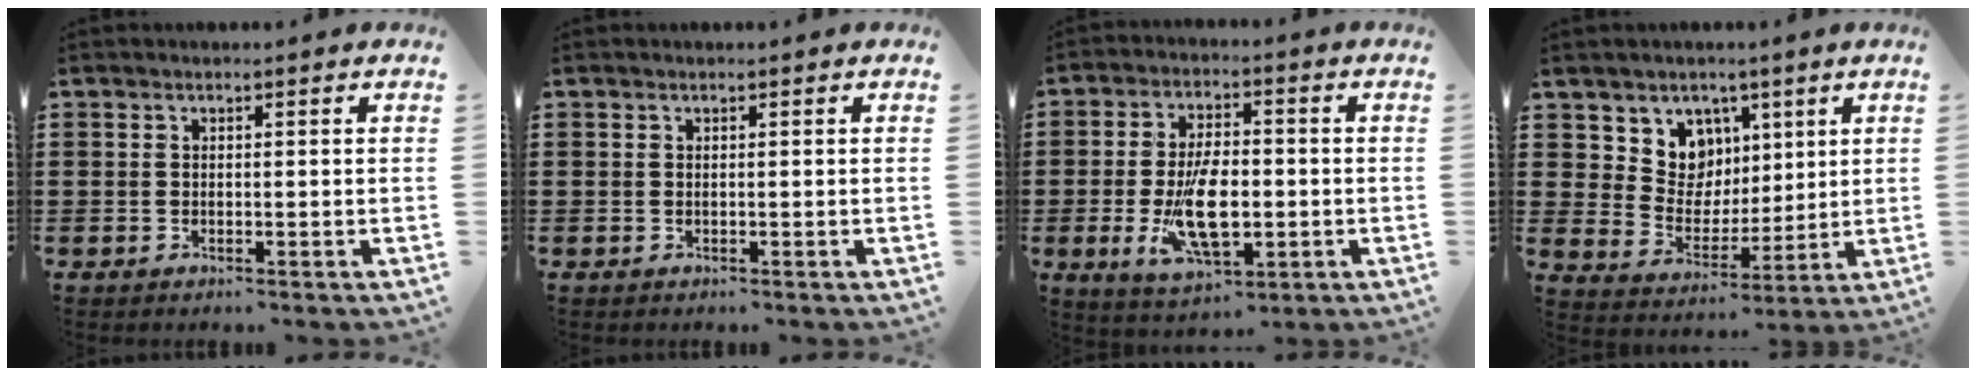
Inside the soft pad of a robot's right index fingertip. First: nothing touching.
{"total": 0.0}
{"total": 10.7, "force": [-2.0, 4.8, 9.3], "torque": [-0.187, -0.011, -0.034]}
{"total": 7.7, "force": [4.2, 6.4, 1.3], "torque": [-0.062, -0.018, 0.079]}